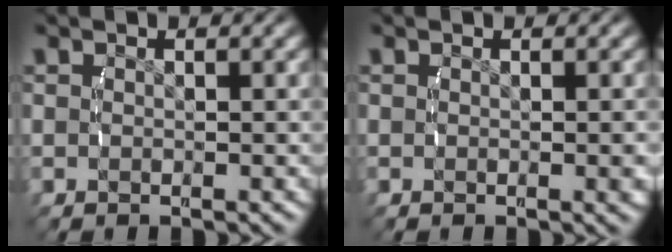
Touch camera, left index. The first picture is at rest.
{"total": 0.6, "force": [-0.1, 0.1, 0.6], "torque": [-0.006, -0.001, -0.002]}